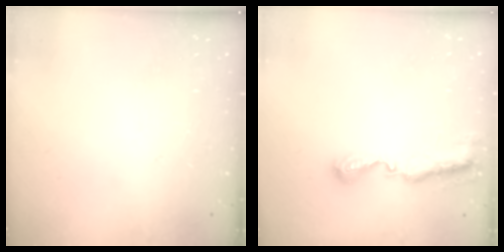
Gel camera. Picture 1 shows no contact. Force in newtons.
{"total": 8.1, "press": 8.1, "slide": 0.5}